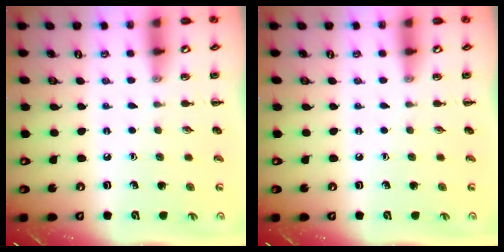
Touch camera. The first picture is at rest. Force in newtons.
{"total": 0.0}